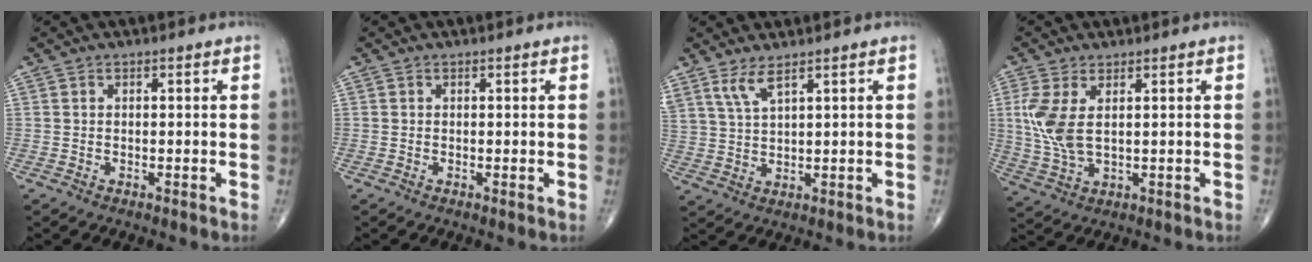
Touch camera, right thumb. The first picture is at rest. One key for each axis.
{"total": 0.0}
{"total": 4.3, "fx": 3.0, "fy": 0.7, "fz": 2.9, "tx": -0.069, "ty": -0.019, "tz": 0.070}
{"total": 7.8, "fx": 1.8, "fy": 3.6, "fz": 6.7, "tx": -0.164, "ty": -0.008, "tz": 0.046}